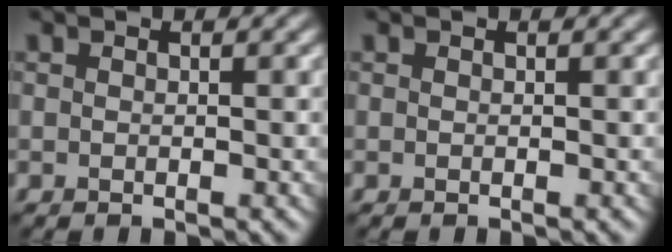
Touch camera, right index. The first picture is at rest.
{"total": 0.0}